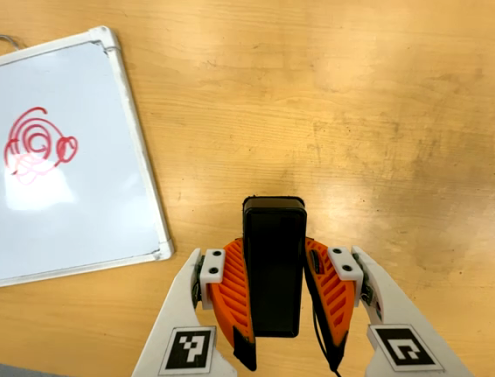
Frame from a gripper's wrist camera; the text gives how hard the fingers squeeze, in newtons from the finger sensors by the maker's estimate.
{"total": 5.1, "left": 3.3, "right": 6.9}